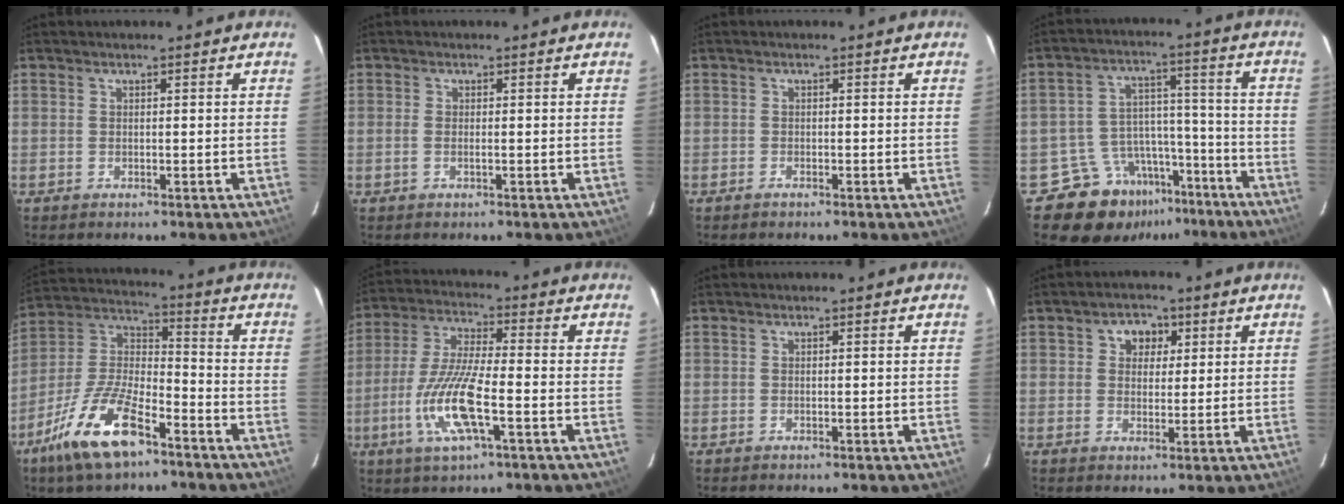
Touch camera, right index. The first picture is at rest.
{"total": 1.2, "force": [-0.3, 0.2, 1.1], "torque": [-0.026, 0.000, -0.006]}
{"total": 0.7, "force": [-0.6, 0.3, 0.2], "torque": [-0.005, 0.001, -0.014]}
{"total": 11.6, "force": [-8.3, 7.8, 2.2], "torque": [-0.041, 0.054, -0.114]}
{"total": 16.3, "force": [-9.9, 5.8, 11.6], "torque": [-0.248, -0.008, -0.188]}
{"total": 13.3, "force": [-4.3, 2.7, 12.2], "torque": [-0.259, -0.009, -0.084]}
{"total": 0.0}
{"total": 4.5, "force": [1.5, 3.8, 1.7], "torque": [-0.019, 0.012, 0.024]}